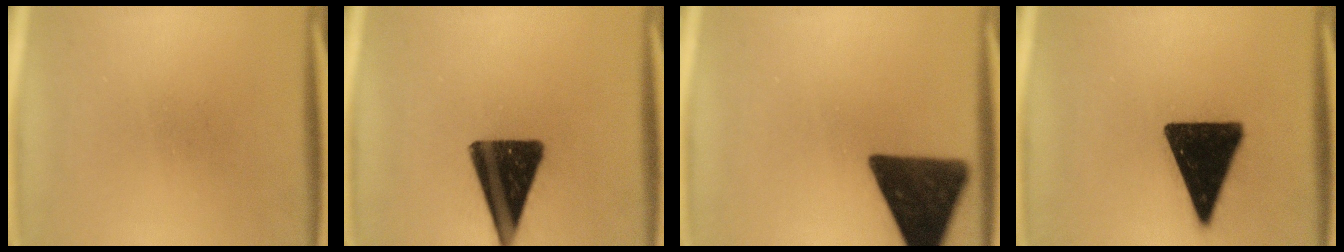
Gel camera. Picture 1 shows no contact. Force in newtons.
{"total": 16.4}
{"total": 15.9}
{"total": 17.2}